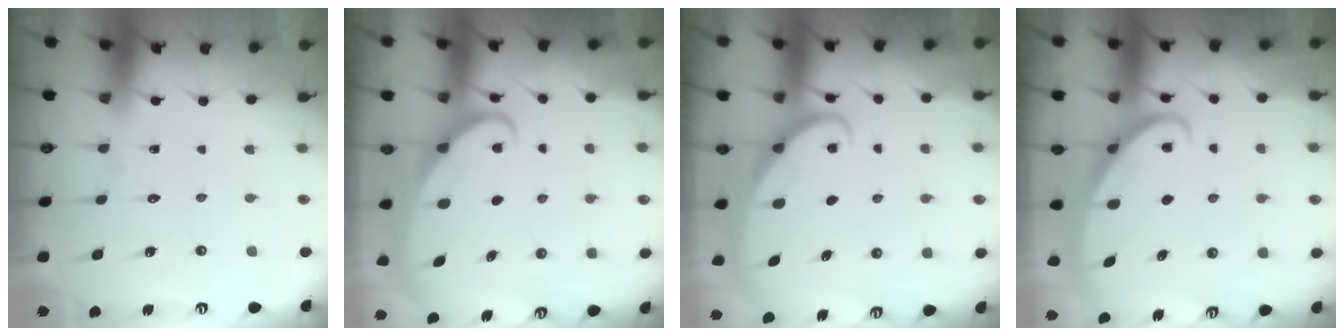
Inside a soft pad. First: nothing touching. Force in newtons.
{"total": 1.9, "press": 1.9, "slide": 0.3}
{"total": 2.2, "press": 2.2, "slide": 0.3}
{"total": 2.5, "press": 2.5, "slide": 0.3}